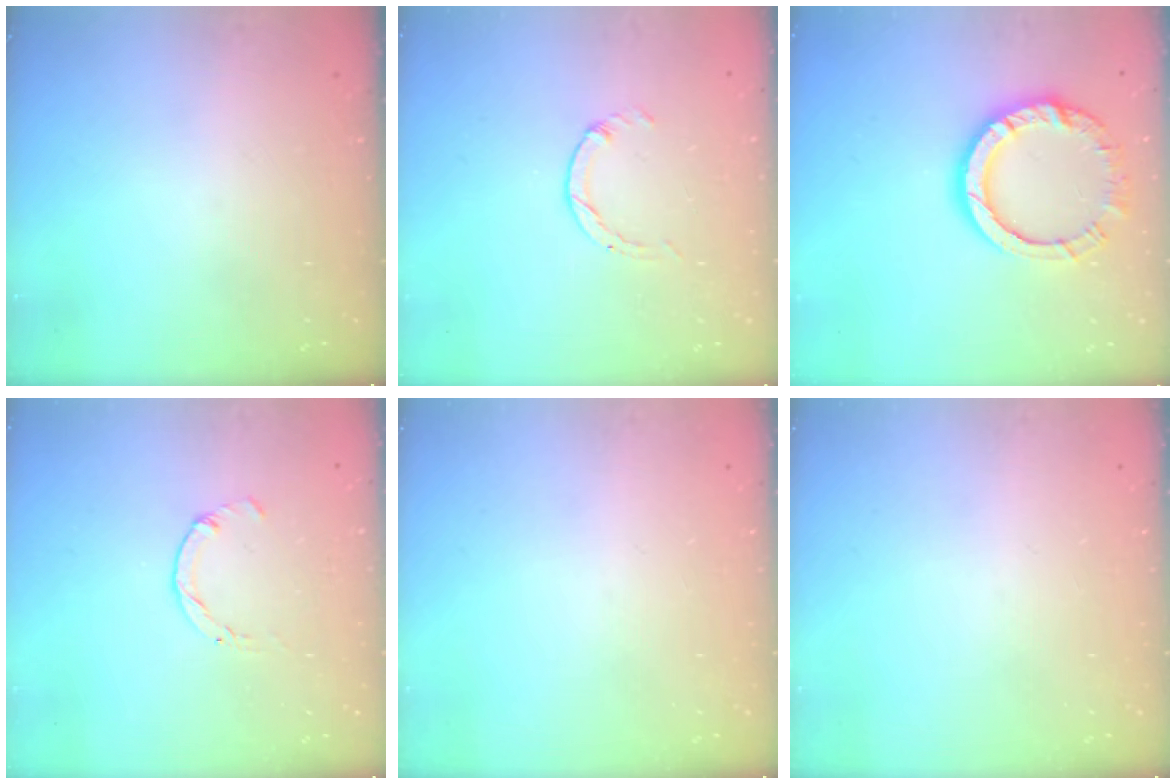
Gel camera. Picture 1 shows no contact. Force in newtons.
{"total": 0.0}
{"total": 11.5, "press": 11.5, "slide": 1.0}
{"total": 0.0}
{"total": 0.0}
{"total": 0.0}